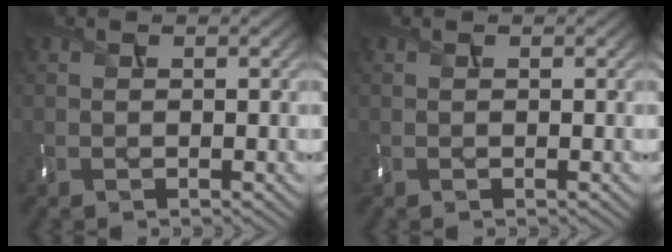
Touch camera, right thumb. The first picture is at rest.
{"total": 0.0}